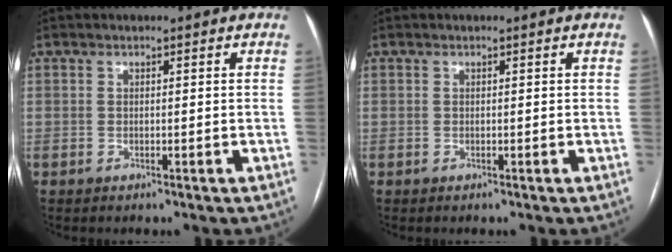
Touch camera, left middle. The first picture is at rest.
{"total": 0.0}